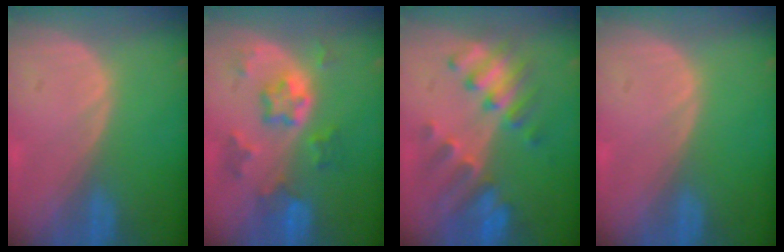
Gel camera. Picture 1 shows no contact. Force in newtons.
{"total": 7.5, "press": 6.6, "slide": 3.6}
{"total": 8.0, "press": 7.8, "slide": 1.3}
{"total": 0.0}